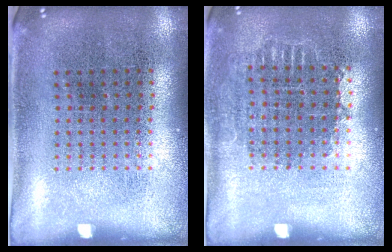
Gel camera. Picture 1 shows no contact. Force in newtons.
{"total": 0.8, "press": 0.7, "slide": 0.3}